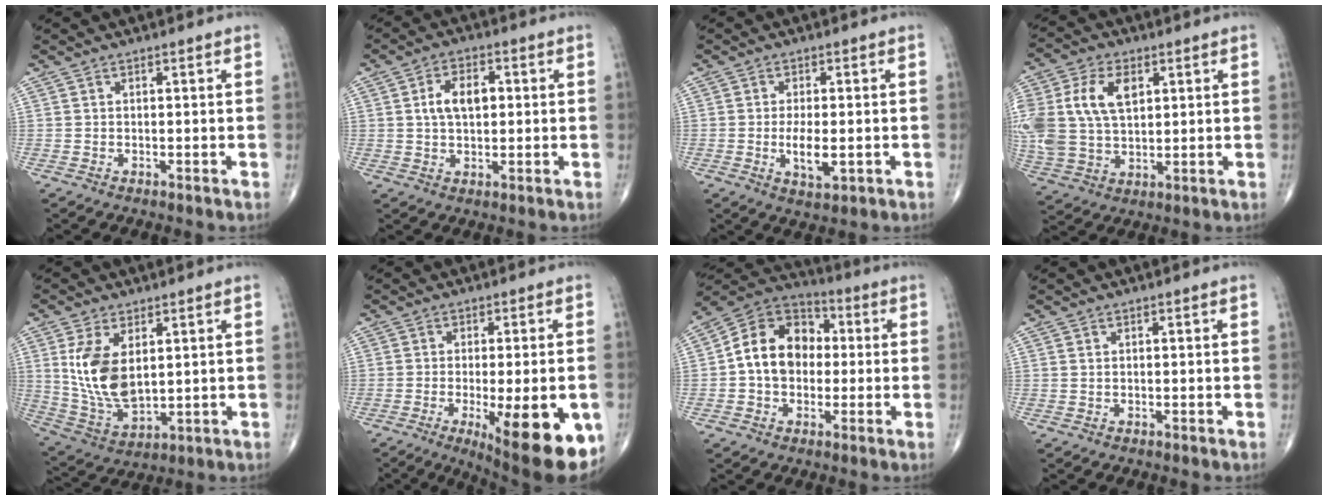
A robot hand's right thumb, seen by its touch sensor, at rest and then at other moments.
{"total": 7.1, "force": [1.1, 4.2, 5.6], "torque": [-0.092, 0.010, 0.017]}
{"total": 5.5, "force": [-1.0, 2.3, 4.9], "torque": [-0.087, -0.010, -0.015]}
{"total": 16.5, "force": [3.9, 10.6, 12.0], "torque": [-0.269, 0.001, 0.079]}
{"total": 12.4, "force": [2.9, 6.8, 10.0], "torque": [-0.187, -0.020, 0.074]}
{"total": 18.3, "force": [-6.5, 5.7, 16.1], "torque": [-0.176, -0.012, -0.073]}
{"total": 13.7, "force": [0.0, 10.5, 8.8], "torque": [-0.121, 0.037, -0.010]}
{"total": 0.0}